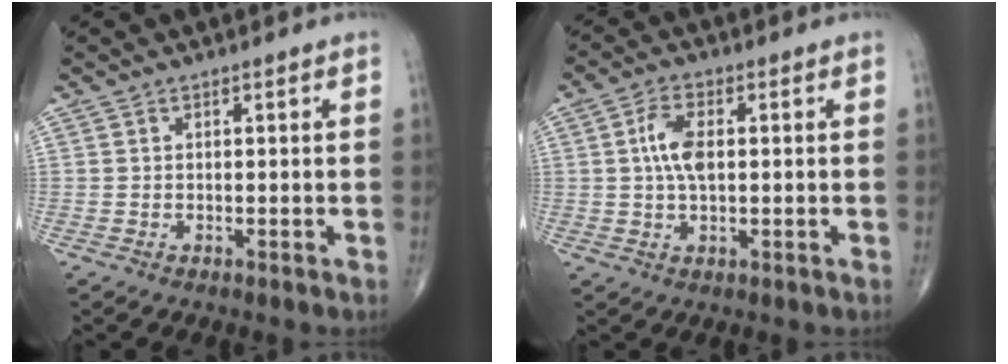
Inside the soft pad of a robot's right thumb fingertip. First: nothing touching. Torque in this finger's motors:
{"motor_torque": [0.90, 0.78, 0.76, -0.12, 0.04]}